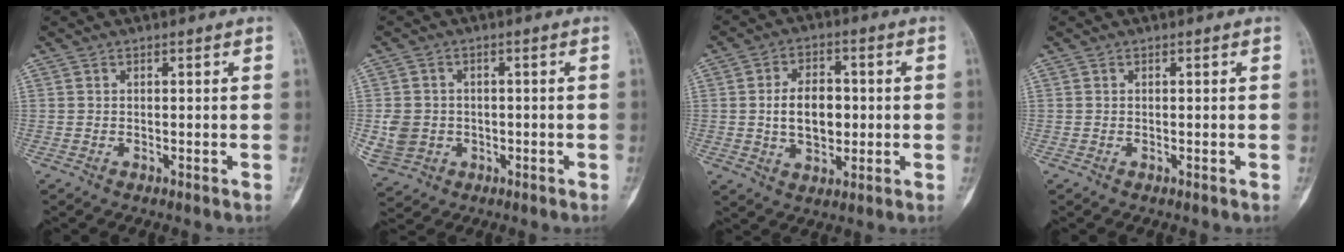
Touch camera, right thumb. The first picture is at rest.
{"total": 6.8, "force": [-1.1, 6.1, 2.9], "torque": [-0.052, 0.008, -0.007]}
{"total": 9.2, "force": [-0.1, 6.0, 7.0], "torque": [-0.096, 0.010, -0.002]}
{"total": 0.0}